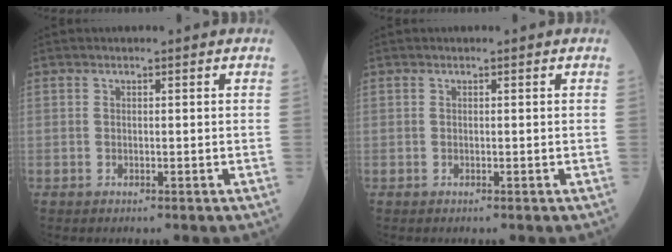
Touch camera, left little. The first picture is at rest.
{"total": 0.0}